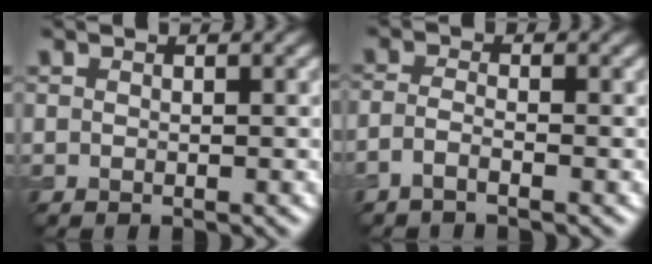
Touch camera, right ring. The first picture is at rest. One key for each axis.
{"total": 1.6, "fx": -1.1, "fy": 0.4, "fz": 1.1, "tx": -0.024, "ty": -0.002, "tz": -0.028}